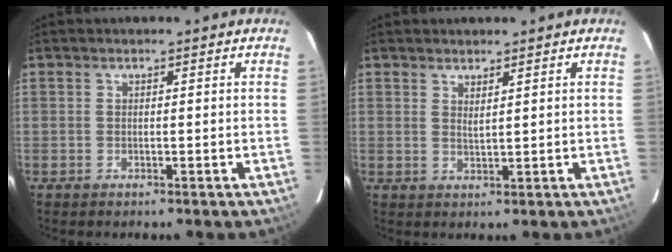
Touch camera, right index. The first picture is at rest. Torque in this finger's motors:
{"motor_torque": [-0.04, 0.16, -0.02, 0.00]}